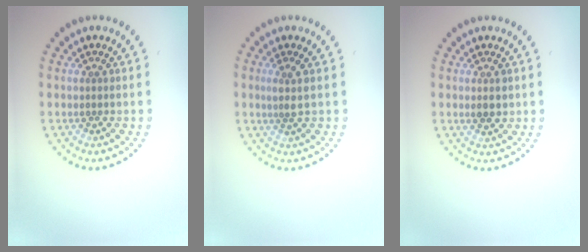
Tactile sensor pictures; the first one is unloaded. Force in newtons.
{"total": 1.5, "press": 1.2, "slide": 0.9}
{"total": 1.4, "press": 1.4, "slide": 0.3}